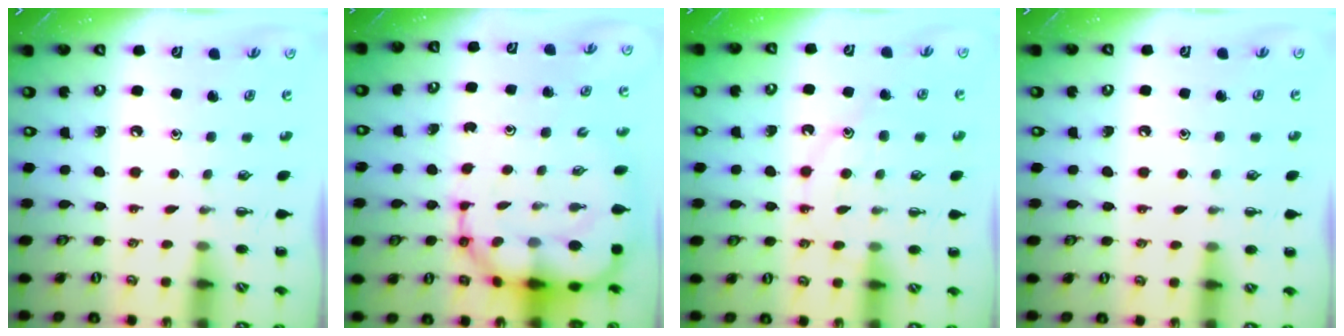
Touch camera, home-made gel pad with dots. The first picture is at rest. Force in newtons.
{"total": 11.5, "press": 11.0, "slide": 3.4}
{"total": 11.2, "press": 11.2, "slide": 0.6}
{"total": 7.5, "press": 7.1, "slide": 2.3}